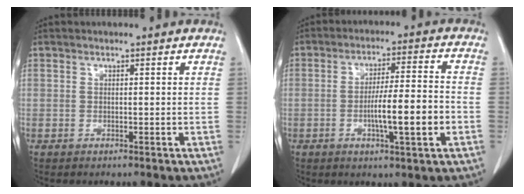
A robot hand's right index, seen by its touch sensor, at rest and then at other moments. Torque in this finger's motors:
{"motor_torque": [1.39, -0.44, 0.78, 0.16]}